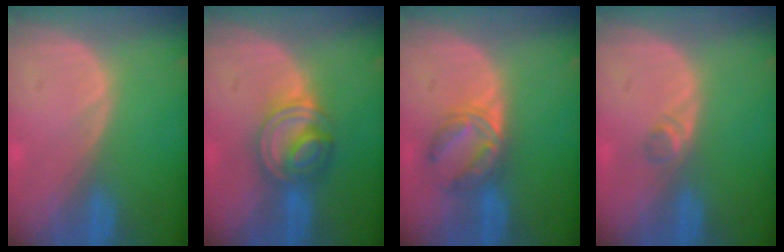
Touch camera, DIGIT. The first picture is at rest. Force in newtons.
{"total": 6.4, "press": 6.1, "slide": 2.0}
{"total": 5.6, "press": 5.5, "slide": 1.1}
{"total": 1.6, "press": 1.4, "slide": 0.8}